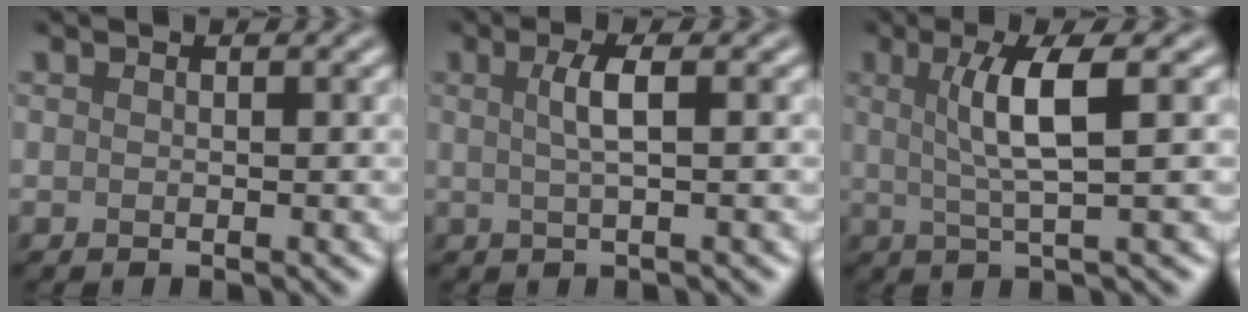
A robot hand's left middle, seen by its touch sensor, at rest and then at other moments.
{"total": 2.5, "force": [0.4, 0.6, 2.4], "torque": [-0.043, 0.004, 0.004]}
{"total": 4.7, "force": [1.0, 0.8, 4.5], "torque": [-0.082, 0.002, 0.020]}